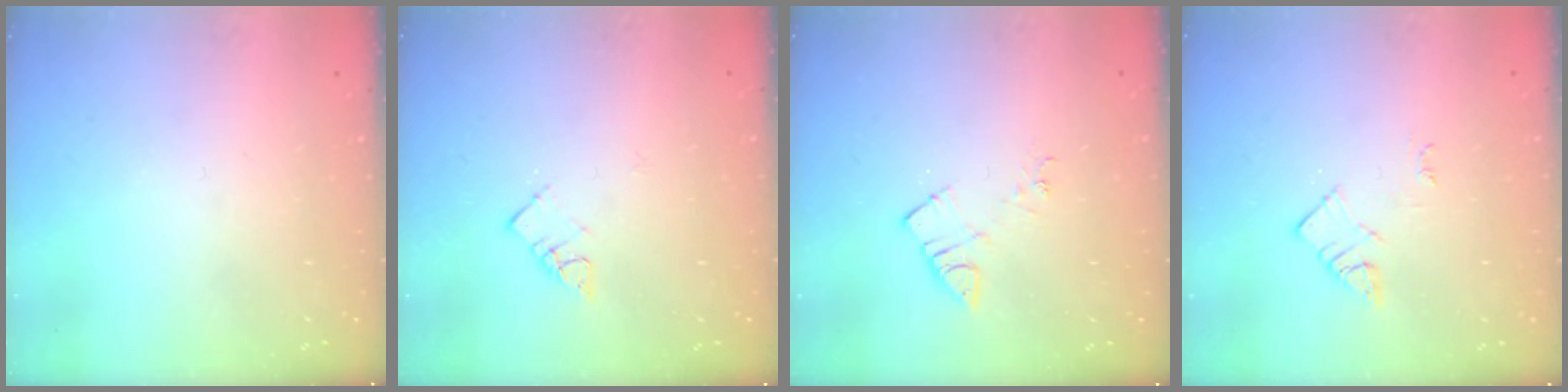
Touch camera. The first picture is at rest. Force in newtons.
{"total": 4.2, "press": 4.2, "slide": 0.4}
{"total": 5.2, "press": 5.2, "slide": 0.7}
{"total": 3.0, "press": 3.0, "slide": 0.4}